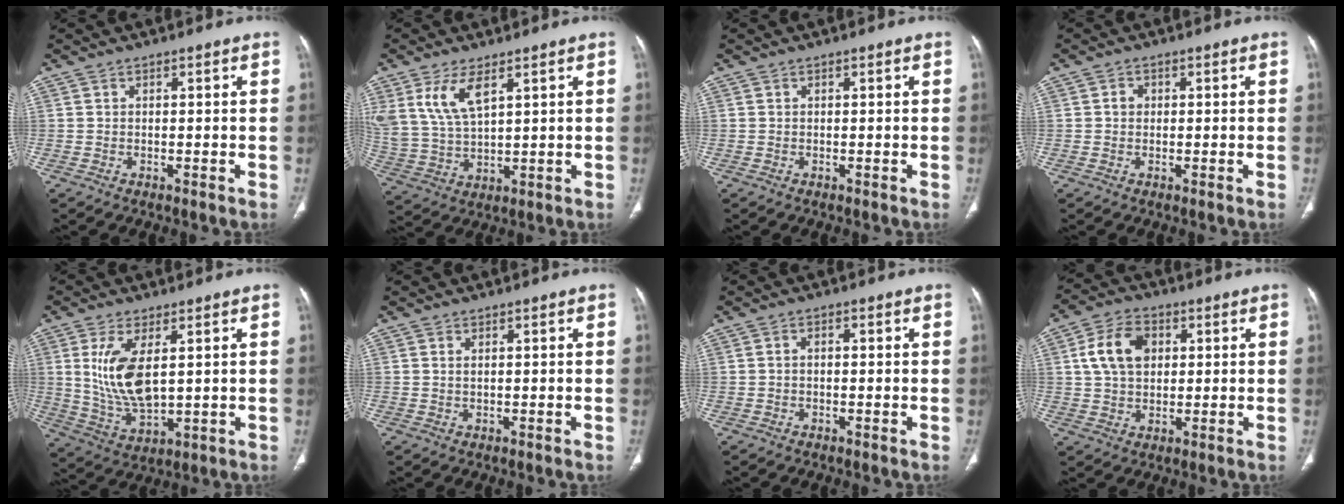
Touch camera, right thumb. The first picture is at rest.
{"total": 9.5, "force": [4.8, 4.1, 7.1], "torque": [-0.151, -0.015, 0.110]}
{"total": 0.0}
{"total": 1.5, "force": [0.1, 1.3, 0.7], "torque": [-0.006, 0.004, 0.001]}
{"total": 11.5, "force": [2.5, 5.2, 9.9], "torque": [-0.198, -0.021, 0.064]}
{"total": 0.7, "force": [0.3, 0.3, 0.6], "torque": [-0.013, 0.002, 0.008]}
{"total": 1.1, "force": [-0.1, 0.7, 0.9], "torque": [-0.013, 0.006, -0.004]}
{"total": 9.8, "force": [2.3, 6.9, 6.6], "torque": [-0.110, 0.007, 0.040]}